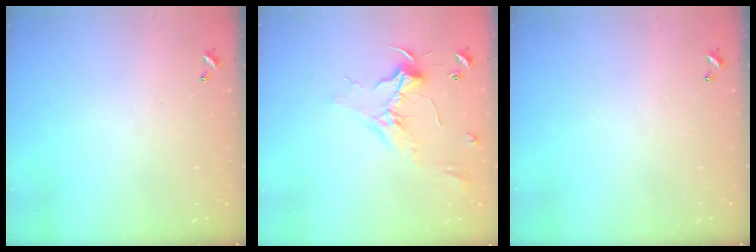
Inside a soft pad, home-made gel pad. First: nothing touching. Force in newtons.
{"total": 2.3, "press": 2.2, "slide": 0.8}
{"total": 0.0}